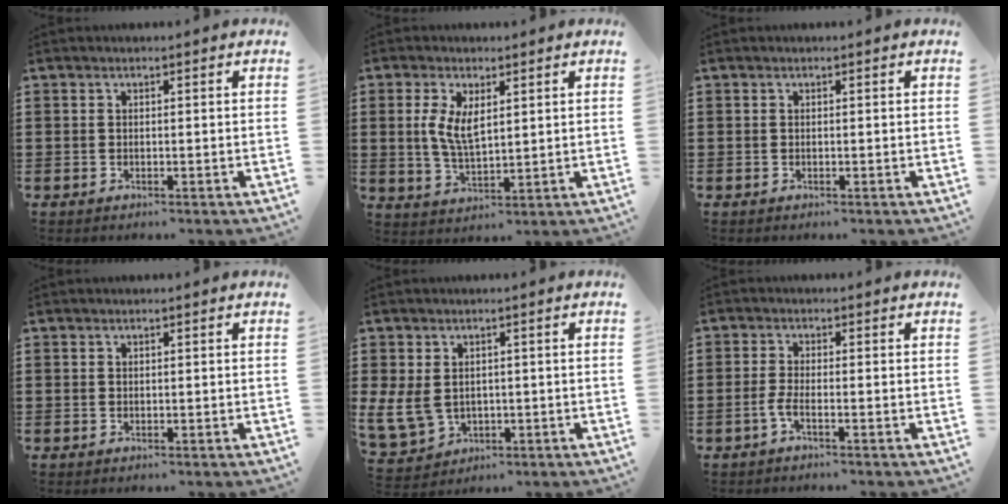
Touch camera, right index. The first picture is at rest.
{"total": 5.5, "force": [1.3, 2.4, 4.7], "torque": [-0.104, 0.002, 0.022]}
{"total": 0.0}
{"total": 0.0}
{"total": 4.8, "force": [0.2, 4.2, 2.4], "torque": [-0.078, 0.001, 0.003]}
{"total": 2.1, "force": [-1.2, 0.1, 1.7], "torque": [-0.040, -0.005, -0.023]}